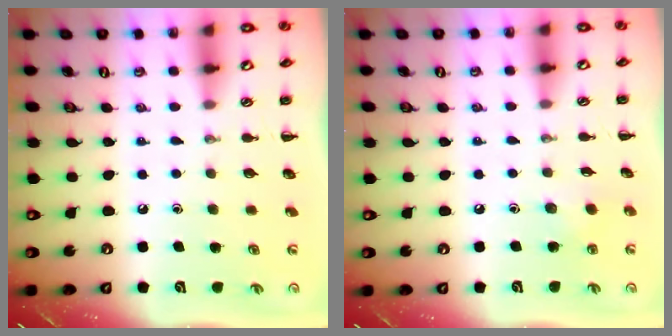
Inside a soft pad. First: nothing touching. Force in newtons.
{"total": 5.2, "press": 4.9, "slide": 1.6}